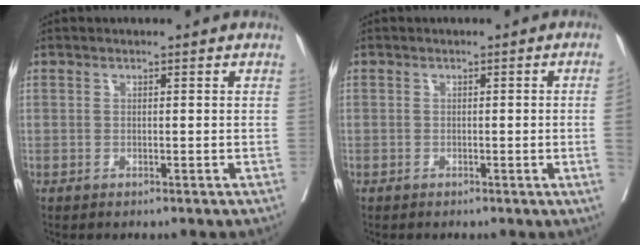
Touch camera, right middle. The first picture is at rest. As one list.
[{"total": 2.4, "force": [-0.3, -0.9, 2.2], "torque": [-0.027, -0.003, -0.002]}]